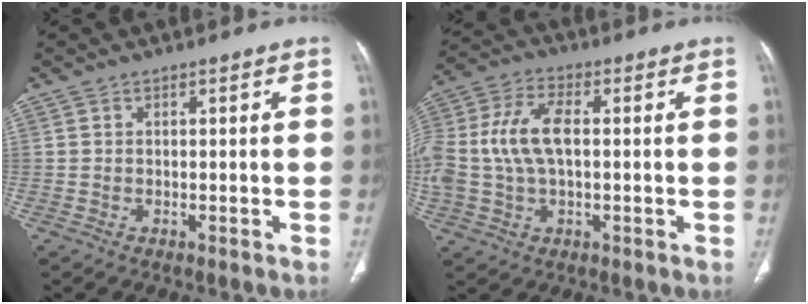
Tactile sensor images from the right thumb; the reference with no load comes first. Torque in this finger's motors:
{"motor_torque": [0.69, 0.69, 0.99, 0.15, 0.21]}